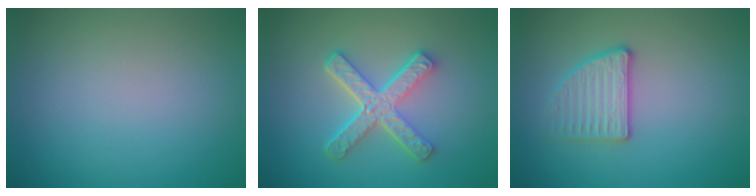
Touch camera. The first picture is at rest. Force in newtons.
{"total": 5.0, "press": 3.7, "slide": 3.3}
{"total": 2.7, "press": 2.6, "slide": 0.8}